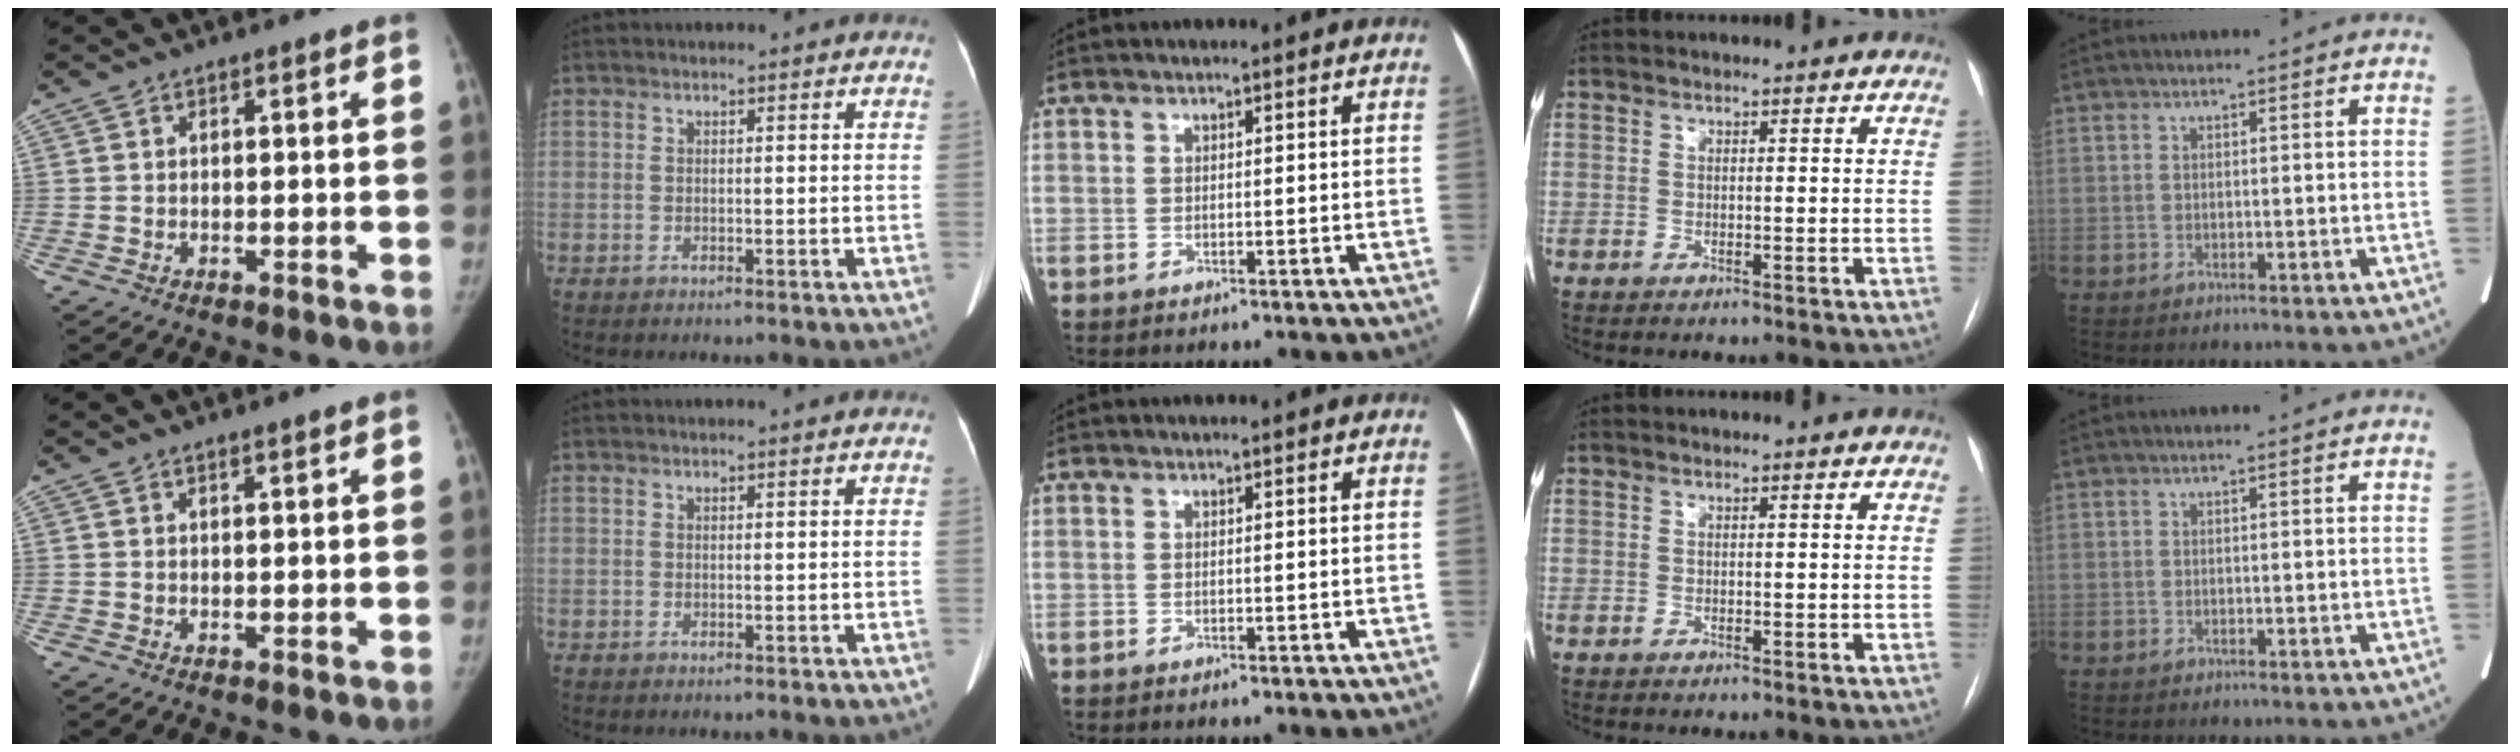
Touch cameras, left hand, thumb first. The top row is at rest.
{"thumb": {"total": 0.8, "force": [0.7, -0.1, 0.4], "torque": [-0.009, -0.006, 0.014]}, "index": {"total": 1.4, "force": [1.3, -0.1, 0.6], "torque": [-0.010, 0.011, 0.016]}}